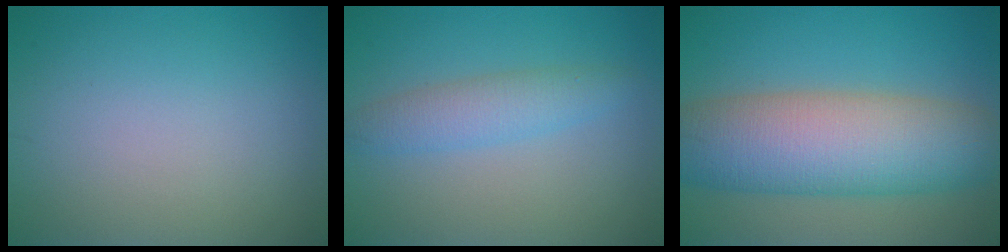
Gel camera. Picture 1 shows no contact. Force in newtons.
{"total": 3.0, "press": 3.0, "slide": 0.1}
{"total": 10.8, "press": 10.8, "slide": 0.5}